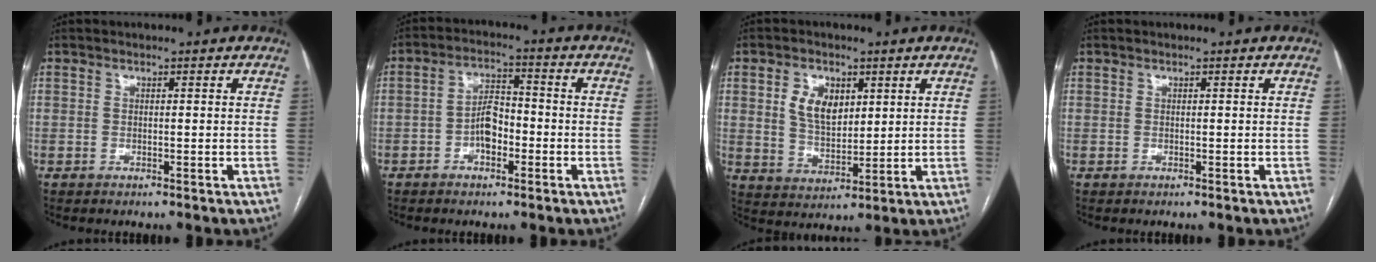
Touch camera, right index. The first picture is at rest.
{"total": 5.3, "force": [-1.8, 2.8, 4.1], "torque": [-0.076, 0.017, -0.035]}
{"total": 7.2, "force": [2.6, 4.6, 5.0], "torque": [-0.094, 0.008, 0.058]}
{"total": 0.0}